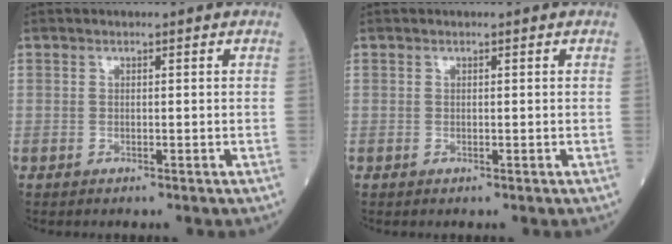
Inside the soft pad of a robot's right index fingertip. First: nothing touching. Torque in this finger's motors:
{"motor_torque": [0.15, -0.02, 0.04, 0.01]}